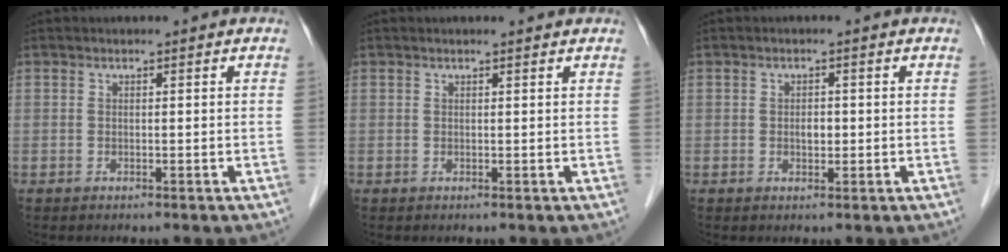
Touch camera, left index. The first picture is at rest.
{"total": 1.5, "force": [1.4, 0.0, 0.5], "torque": [-0.011, 0.008, 0.017]}
{"total": 1.5, "force": [-0.1, 1.0, 1.2], "torque": [-0.019, 0.002, -0.001]}